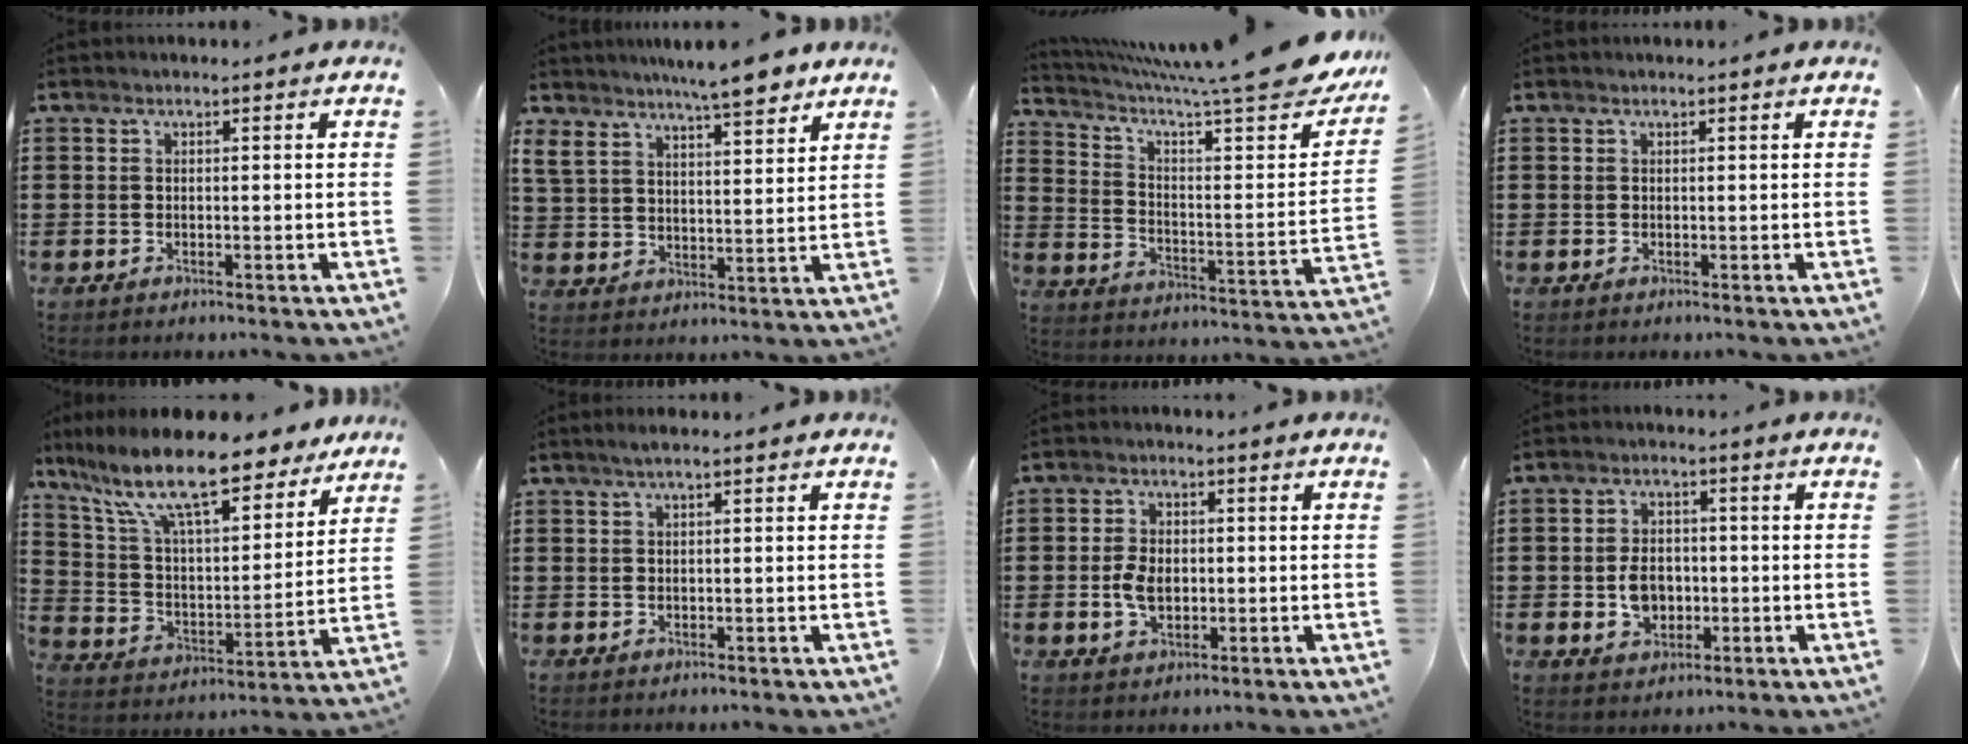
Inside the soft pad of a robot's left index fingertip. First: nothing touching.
{"total": 8.7, "force": [7.4, 2.2, 3.9], "torque": [-0.093, -0.019, 0.134]}
{"total": 10.6, "force": [8.2, 0.6, 6.7], "torque": [-0.126, -0.064, 0.126]}
{"total": 0.0}
{"total": 13.8, "force": [10.9, 2.8, 8.1], "torque": [-0.197, -0.055, 0.189]}
{"total": 1.4, "force": [0.6, 0.1, 1.3], "torque": [-0.024, 0.001, 0.011]}
{"total": 4.7, "force": [-0.4, 2.9, 3.6], "torque": [-0.077, 0.005, -0.008]}
{"total": 5.3, "force": [-0.8, 3.9, 3.5], "torque": [-0.069, 0.002, -0.017]}